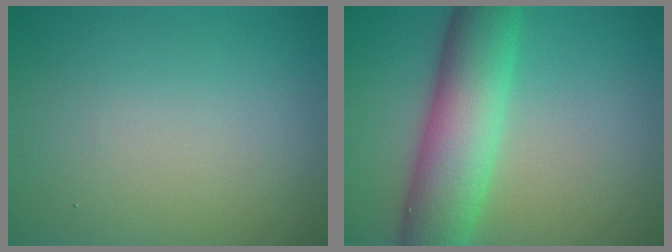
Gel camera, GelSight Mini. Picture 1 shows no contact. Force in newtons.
{"total": 9.1, "press": 9.1, "slide": 0.3}